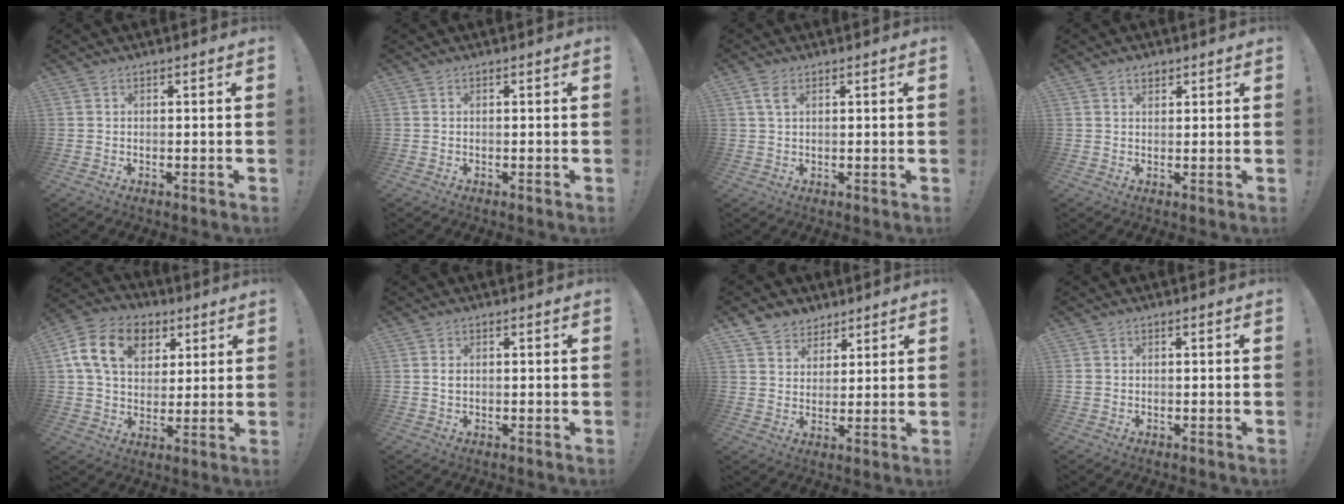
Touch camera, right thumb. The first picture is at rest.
{"total": 0.0}
{"total": 3.3, "force": [1.6, 1.5, 2.5], "torque": [-0.044, -0.001, 0.028]}
{"total": 2.1, "force": [1.4, 1.4, 0.8], "torque": [-0.010, -0.004, 0.026]}
{"total": 16.3, "force": [6.2, 11.7, 9.5], "torque": [-0.153, -0.011, 0.120]}
{"total": 1.2, "force": [0.3, 0.8, 0.8], "torque": [-0.009, 0.001, 0.002]}
{"total": 6.6, "force": [4.7, 4.6, 0.2], "torque": [-0.007, -0.035, 0.094]}
{"total": 1.0, "force": [-0.3, 0.9, 0.4], "torque": [-0.009, 0.004, -0.005]}